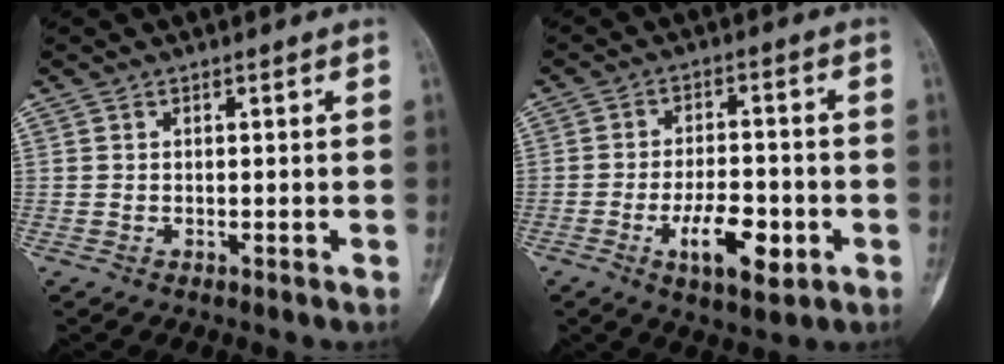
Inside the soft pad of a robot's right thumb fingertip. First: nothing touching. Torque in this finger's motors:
{"motor_torque": [-0.12, 0.77, 0.51, 0.17, 0.09]}